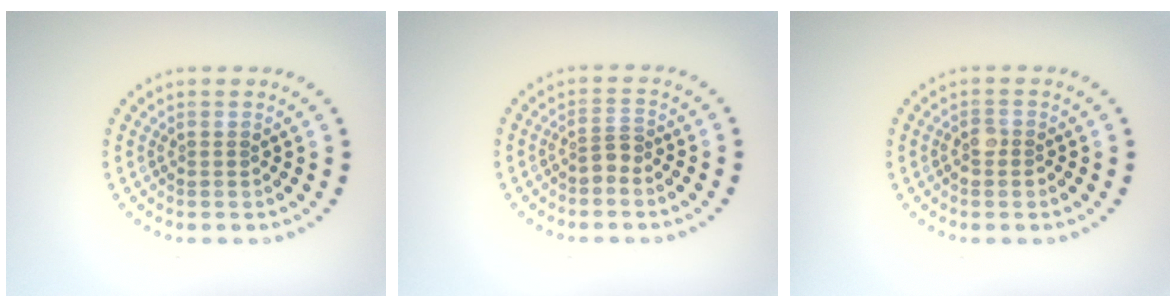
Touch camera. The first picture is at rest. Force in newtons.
{"total": 1.7, "press": 1.4, "slide": 1.0}
{"total": 1.3, "press": 1.2, "slide": 0.6}